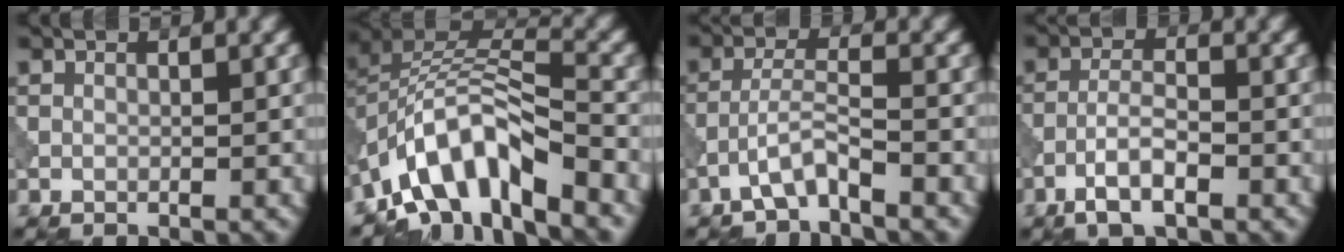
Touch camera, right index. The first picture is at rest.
{"total": 9.8, "force": [-6.1, 3.8, 6.6], "torque": [-0.108, 0.004, -0.126]}
{"total": 2.9, "force": [-2.1, 0.4, 2.0], "torque": [-0.040, 0.013, -0.047]}
{"total": 3.5, "force": [-1.9, 0.9, 2.7], "torque": [-0.056, 0.006, -0.043]}